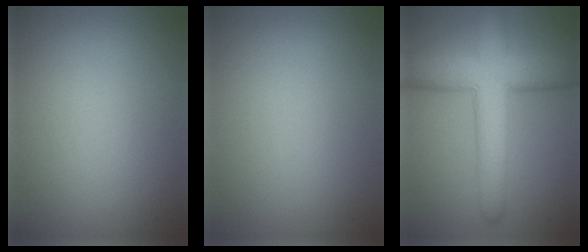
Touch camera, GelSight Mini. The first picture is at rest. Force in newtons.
{"total": 0.0}
{"total": 8.4, "press": 8.4, "slide": 0.2}